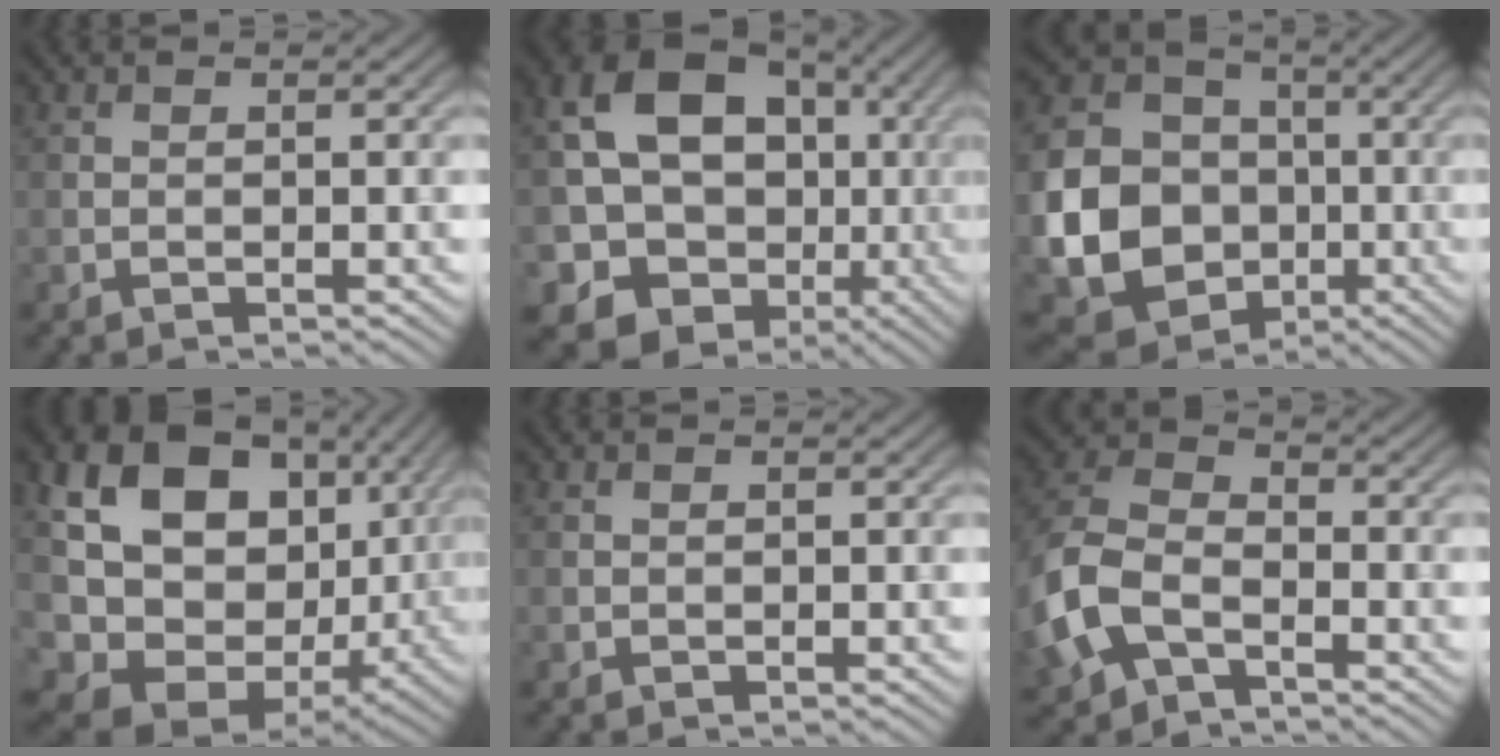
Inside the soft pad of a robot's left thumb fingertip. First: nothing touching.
{"total": 15.3, "force": [-0.6, 12.7, 8.4], "torque": [-0.155, -0.022, 0.002]}
{"total": 19.8, "force": [-4.3, 17.0, 9.2], "torque": [-0.243, -0.044, -0.096]}
{"total": 18.2, "force": [2.7, 14.1, 11.1], "torque": [-0.227, -0.028, 0.090]}
{"total": 0.0}
{"total": 10.4, "force": [-3.7, 6.7, 7.1], "torque": [-0.189, -0.008, -0.086]}